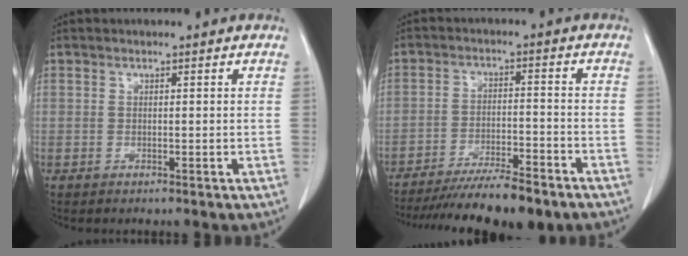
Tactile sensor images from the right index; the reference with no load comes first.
{"total": 15.0, "force": [-12.6, 2.0, 7.9], "torque": [-0.122, -0.016, -0.194]}